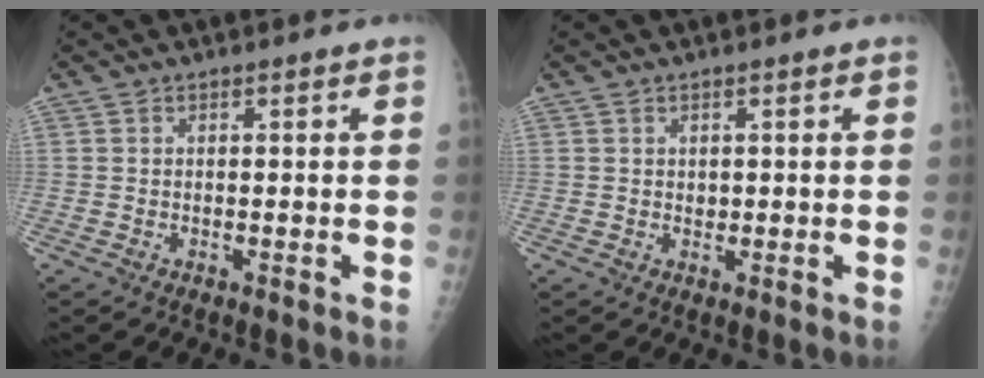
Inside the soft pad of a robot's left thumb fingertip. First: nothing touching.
{"total": 0.8, "force": [0.3, 0.6, 0.4], "torque": [0.000, -0.002, 0.006]}